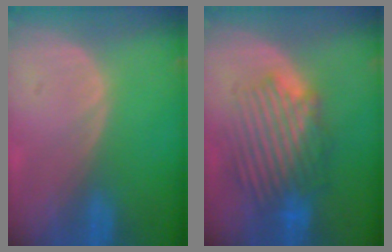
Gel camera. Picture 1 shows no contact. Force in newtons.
{"total": 8.5, "press": 8.1, "slide": 2.5}